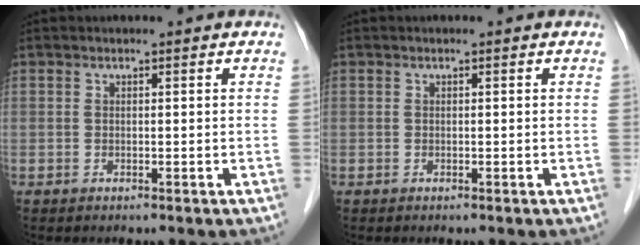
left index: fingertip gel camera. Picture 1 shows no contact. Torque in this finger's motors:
{"motor_torque": [0.01, -0.01, 0.00, 0.00]}